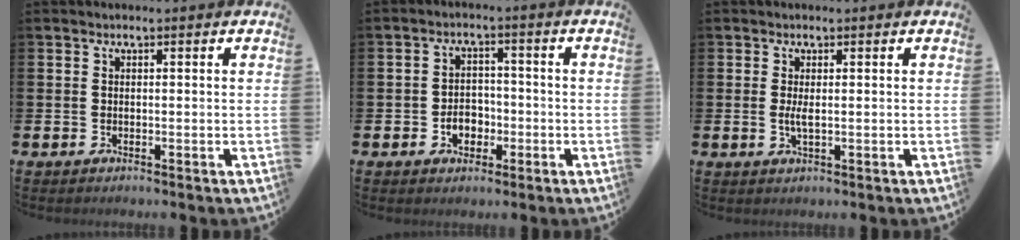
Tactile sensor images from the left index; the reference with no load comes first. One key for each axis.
{"total": 3.7, "fx": -1.2, "fy": 2.7, "fz": 2.3, "tx": -0.023, "ty": -0.005, "tz": -0.029}
{"total": 1.7, "fx": 0.1, "fy": 0.4, "fz": 1.6, "tx": -0.026, "ty": -0.003, "tz": -0.001}